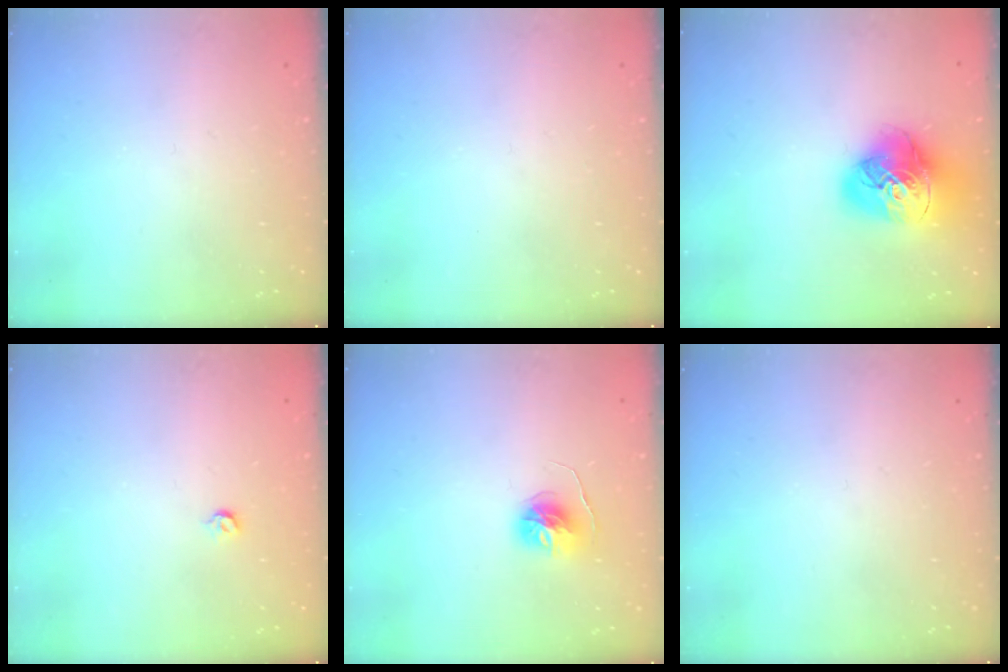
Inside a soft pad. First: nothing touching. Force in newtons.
{"total": 0.0}
{"total": 17.3, "press": 17.2, "slide": 2.0}
{"total": 3.6, "press": 3.6, "slide": 0.7}
{"total": 6.4, "press": 6.4, "slide": 0.6}
{"total": 0.0}